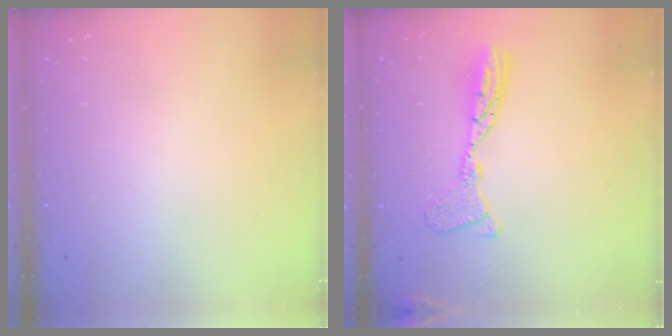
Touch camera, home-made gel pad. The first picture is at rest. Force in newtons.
{"total": 13.5, "press": 13.4, "slide": 1.3}